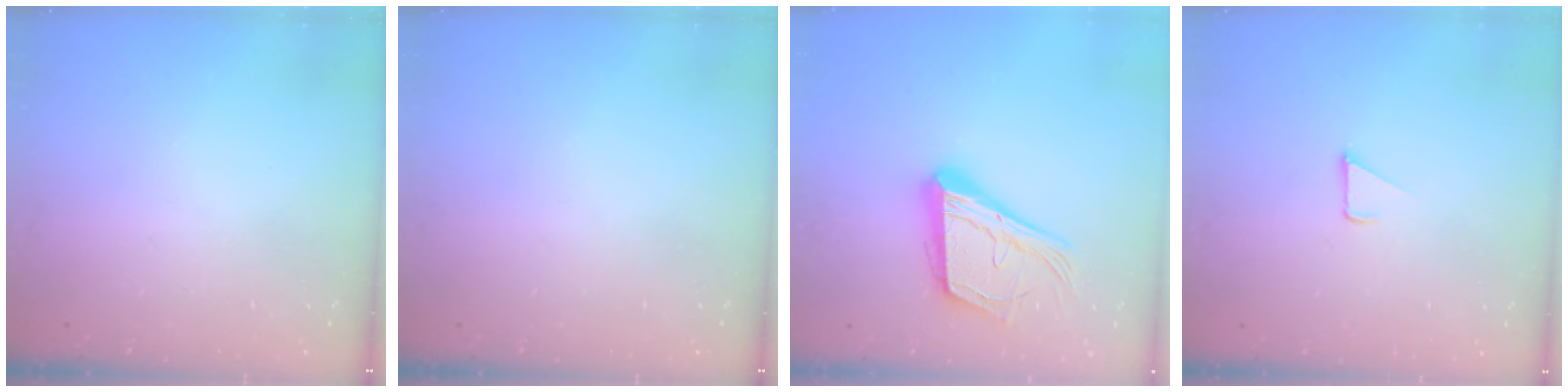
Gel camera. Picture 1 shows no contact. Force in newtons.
{"total": 0.0}
{"total": 18.8, "press": 18.5, "slide": 3.2}
{"total": 2.4, "press": 2.4, "slide": 0.2}